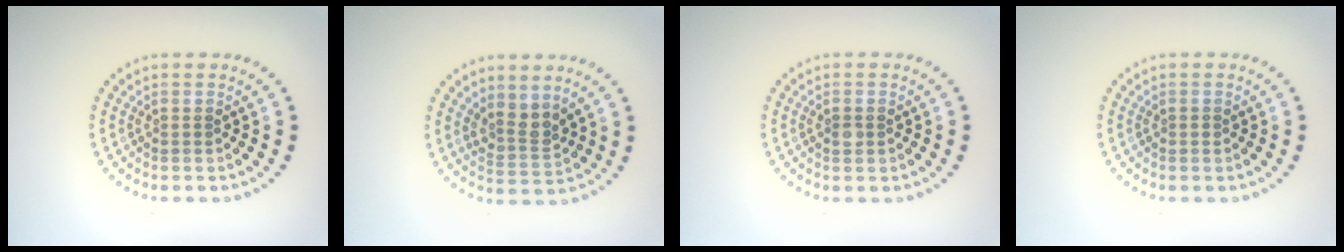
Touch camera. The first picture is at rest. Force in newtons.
{"total": 2.5, "press": 1.9, "slide": 1.6}
{"total": 0.9, "press": 0.9, "slide": 0.1}
{"total": 0.5, "press": 0.5, "slide": 0.2}